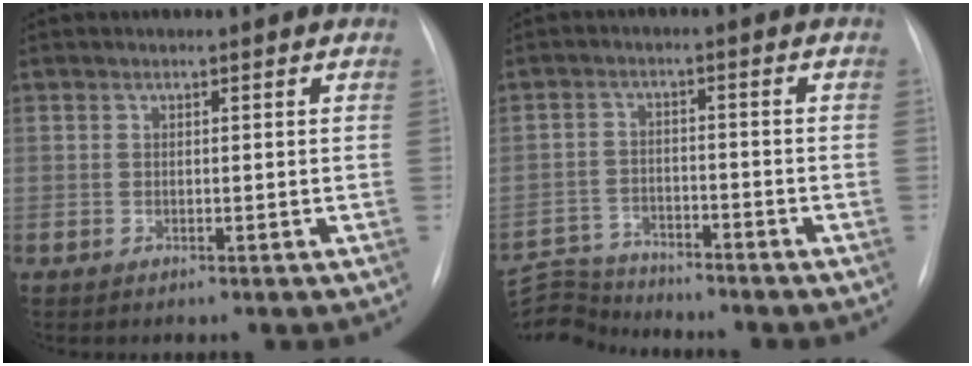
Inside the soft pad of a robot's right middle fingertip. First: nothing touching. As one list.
[{"total": 8.9, "force": [-8.9, 0.9, 0.0], "torque": [-0.010, 0.009, -0.164]}]